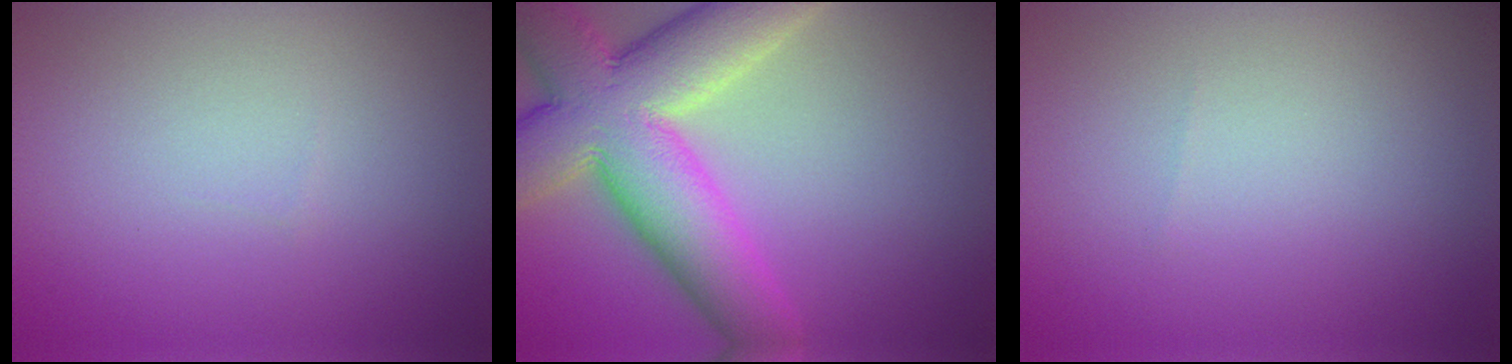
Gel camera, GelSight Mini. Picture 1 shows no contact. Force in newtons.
{"total": 11.9, "press": 11.9, "slide": 0.9}
{"total": 0.0}